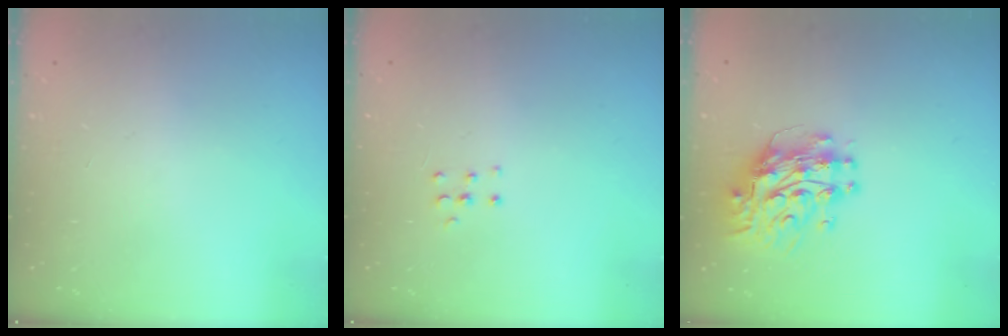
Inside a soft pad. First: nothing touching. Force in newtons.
{"total": 3.8, "press": 3.8, "slide": 0.4}
{"total": 10.7, "press": 10.7, "slide": 0.9}